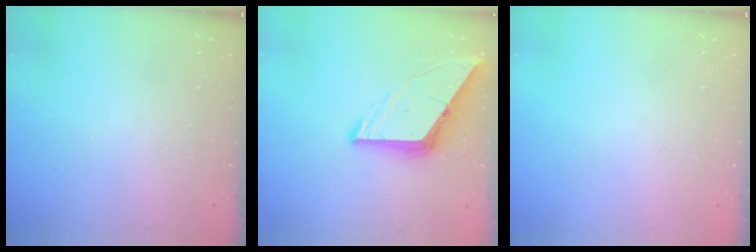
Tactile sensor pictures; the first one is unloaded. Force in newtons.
{"total": 8.6, "press": 8.5, "slide": 1.1}
{"total": 0.0}